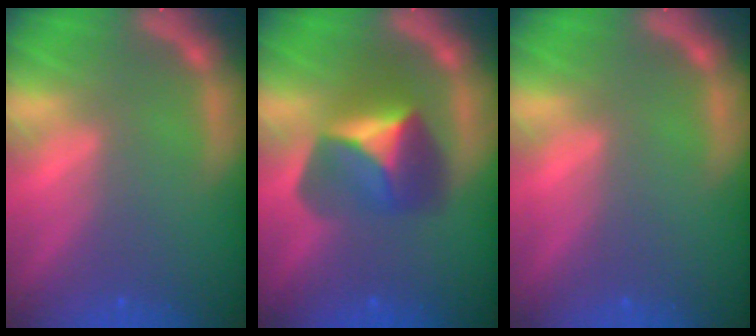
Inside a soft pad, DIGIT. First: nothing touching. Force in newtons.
{"total": 5.9}
{"total": 0.0}